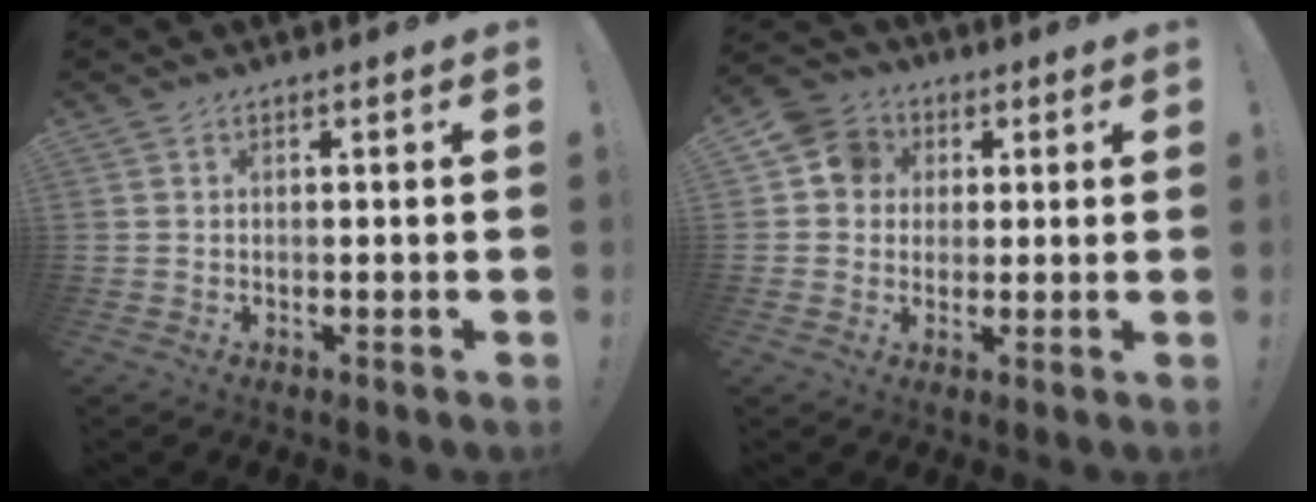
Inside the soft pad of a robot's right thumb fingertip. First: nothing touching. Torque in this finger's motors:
{"motor_torque": [0.97, 1.00, 0.34, 0.02, 0.01]}